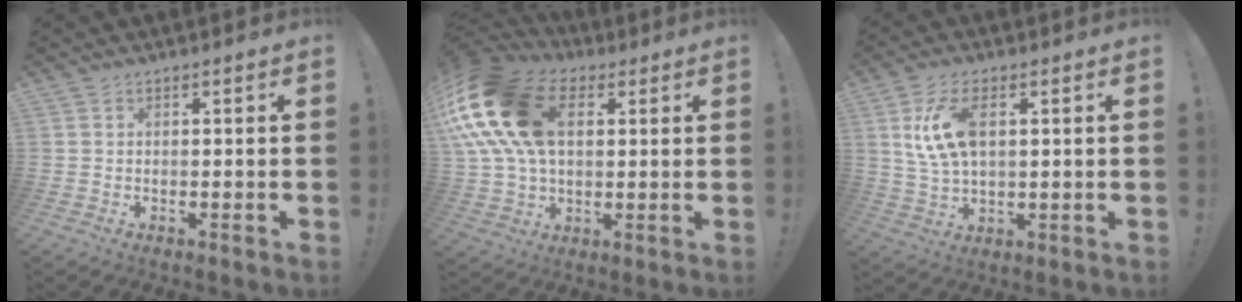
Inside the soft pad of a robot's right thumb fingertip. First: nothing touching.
{"total": 24.8, "force": [7.0, 16.3, 17.3], "torque": [-0.326, -0.011, 0.133]}
{"total": 11.4, "force": [2.8, 6.1, 9.3], "torque": [-0.182, 0.003, 0.052]}